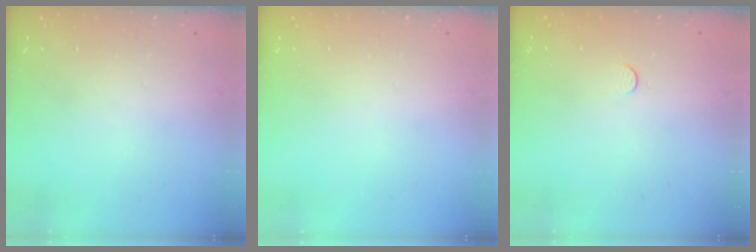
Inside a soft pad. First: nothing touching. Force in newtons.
{"total": 0.0}
{"total": 3.5, "press": 3.5, "slide": 0.4}